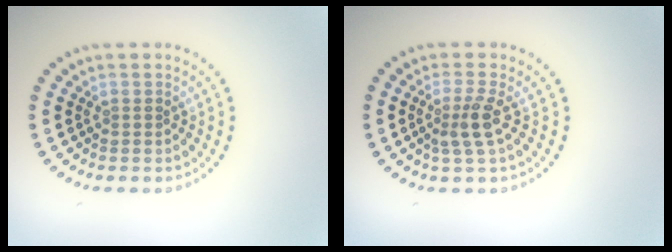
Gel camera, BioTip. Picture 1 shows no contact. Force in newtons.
{"total": 2.4, "press": 1.9, "slide": 1.5}